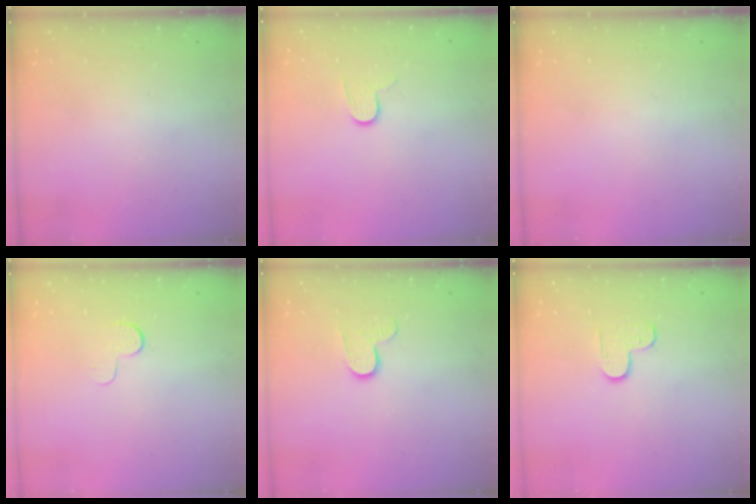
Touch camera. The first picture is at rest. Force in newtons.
{"total": 6.0, "press": 6.0, "slide": 0.2}
{"total": 0.0}
{"total": 4.6, "press": 4.6, "slide": 0.4}
{"total": 5.9, "press": 5.9, "slide": 0.4}
{"total": 3.7, "press": 3.7, "slide": 0.4}